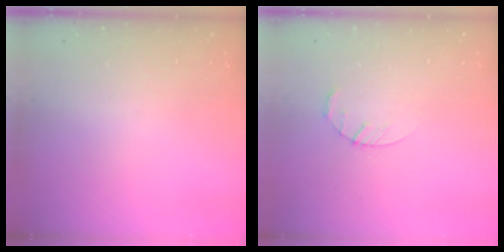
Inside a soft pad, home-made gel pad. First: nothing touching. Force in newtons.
{"total": 3.4, "press": 3.3, "slide": 0.5}